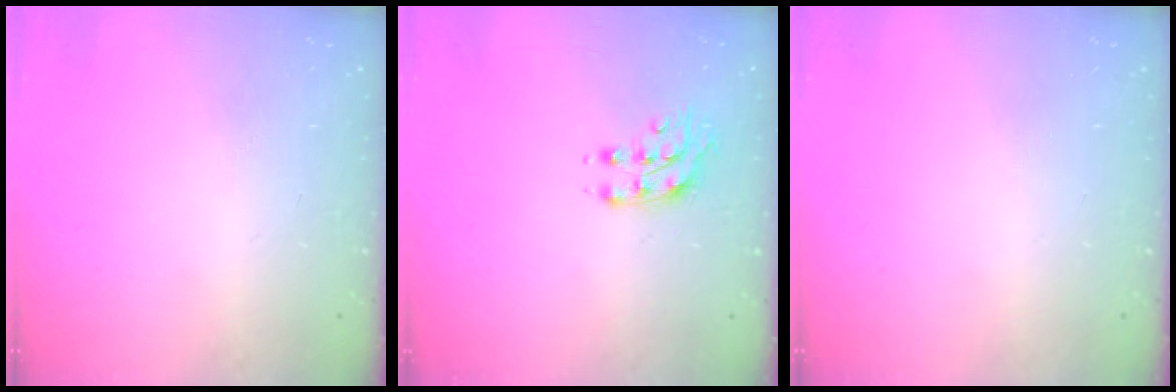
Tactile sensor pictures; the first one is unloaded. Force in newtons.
{"total": 8.0, "press": 7.9, "slide": 0.9}
{"total": 0.0}